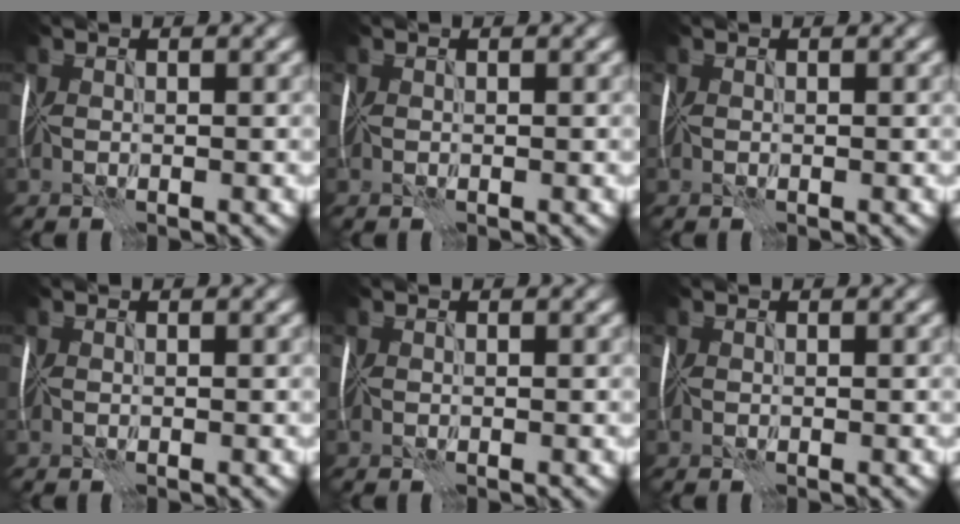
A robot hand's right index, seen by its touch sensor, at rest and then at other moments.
{"total": 0.0}
{"total": 0.0}
{"total": 0.0}
{"total": 0.0}
{"total": 0.0}